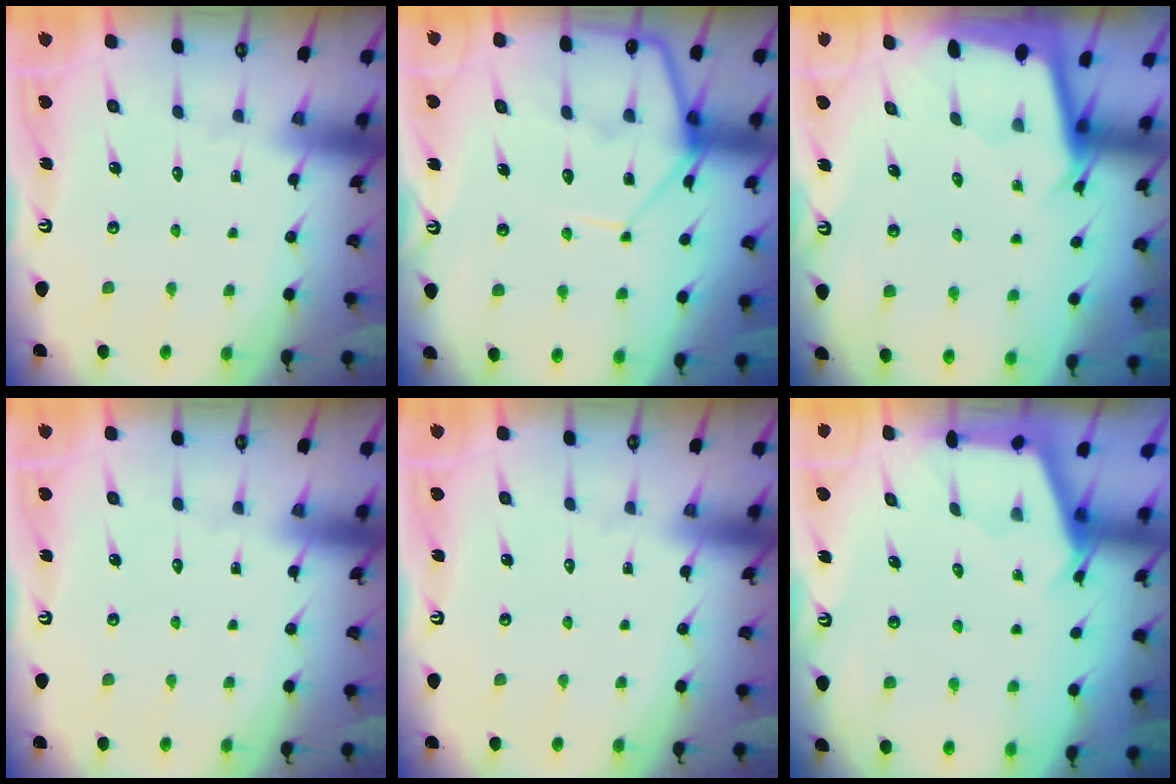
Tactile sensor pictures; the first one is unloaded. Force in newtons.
{"total": 10.9, "press": 10.8, "slide": 1.3}
{"total": 2.0, "press": 2.0, "slide": 0.0}
{"total": 0.0}
{"total": 0.0}
{"total": 2.5, "press": 2.5, "slide": 0.4}